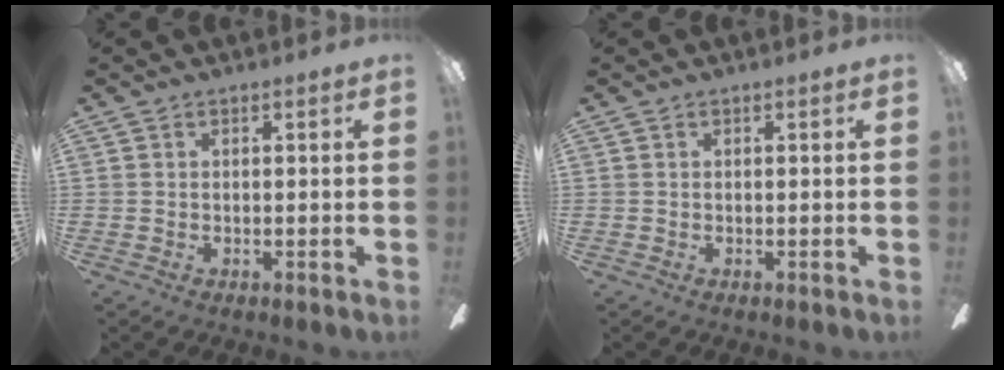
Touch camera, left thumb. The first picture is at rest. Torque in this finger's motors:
{"motor_torque": [-0.05, 0.01, 0.03, 0.03, 0.00]}